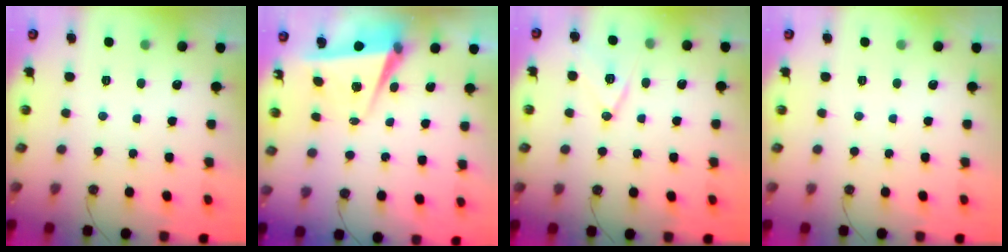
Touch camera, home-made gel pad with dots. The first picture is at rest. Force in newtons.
{"total": 5.6, "press": 5.1, "slide": 2.3}
{"total": 12.2, "press": 11.7, "slide": 3.4}
{"total": 0.0}